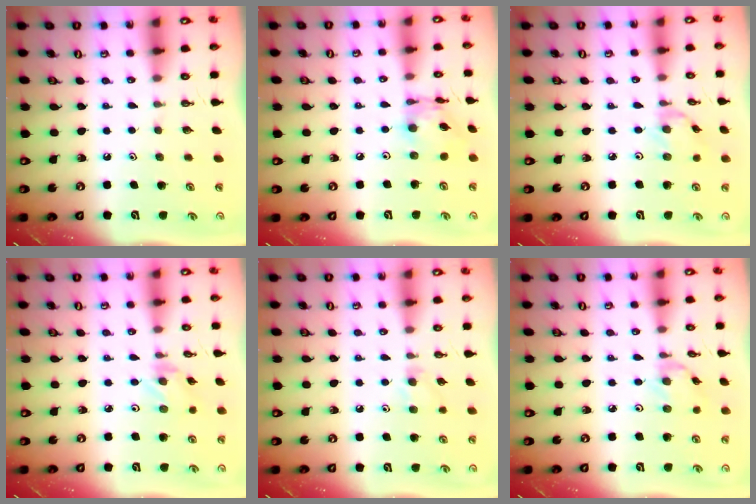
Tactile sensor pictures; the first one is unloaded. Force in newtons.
{"total": 10.3, "press": 10.3, "slide": 0.8}
{"total": 1.2, "press": 1.1, "slide": 0.3}
{"total": 1.1, "press": 1.0, "slide": 0.4}
{"total": 4.4, "press": 4.4, "slide": 0.6}
{"total": 1.2, "press": 1.1, "slide": 0.3}